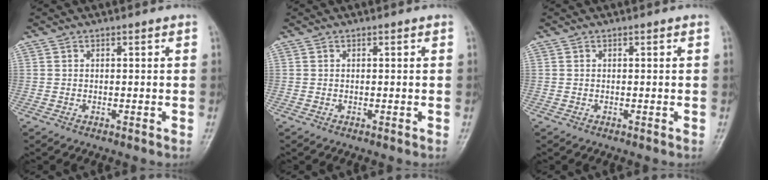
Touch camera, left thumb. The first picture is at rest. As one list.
[{"total": 0.0}, {"total": 0.0}]